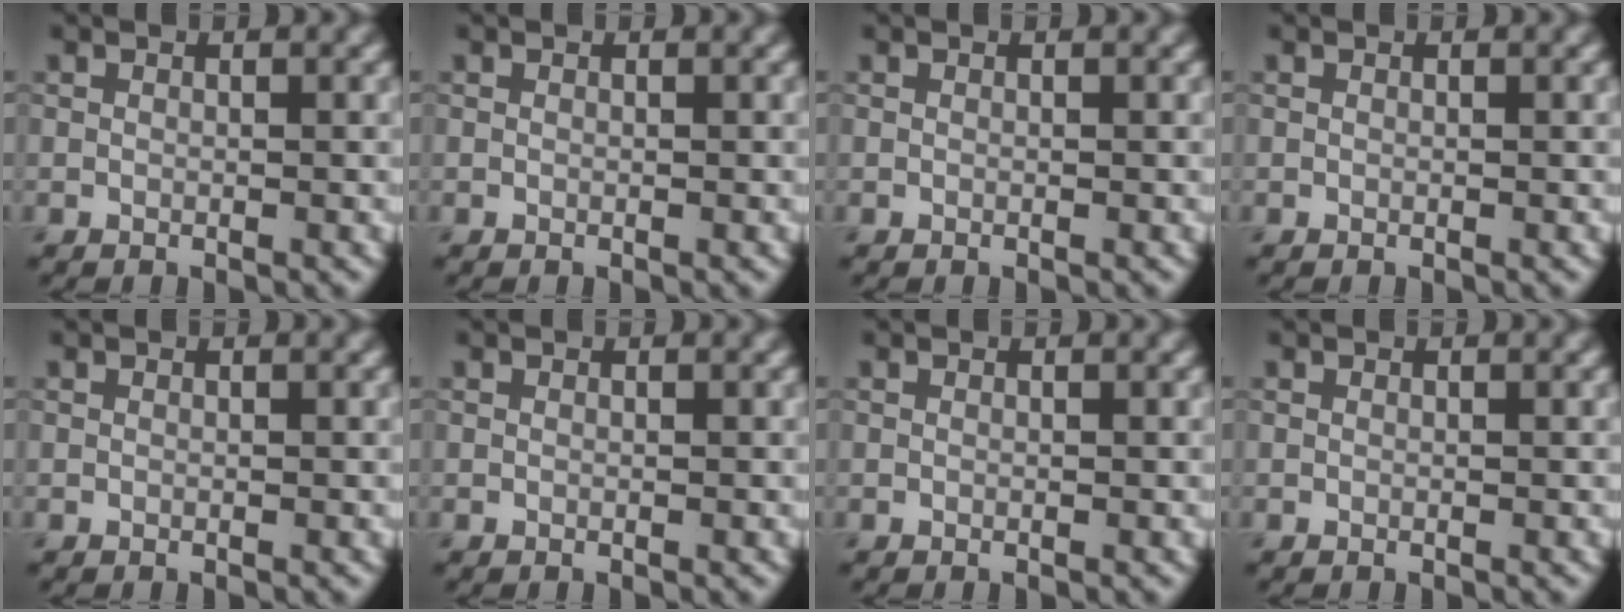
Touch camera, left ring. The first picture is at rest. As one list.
[{"total": 0.0}, {"total": 0.0}, {"total": 0.0}, {"total": 0.0}, {"total": 0.0}, {"total": 0.0}, {"total": 0.0}]